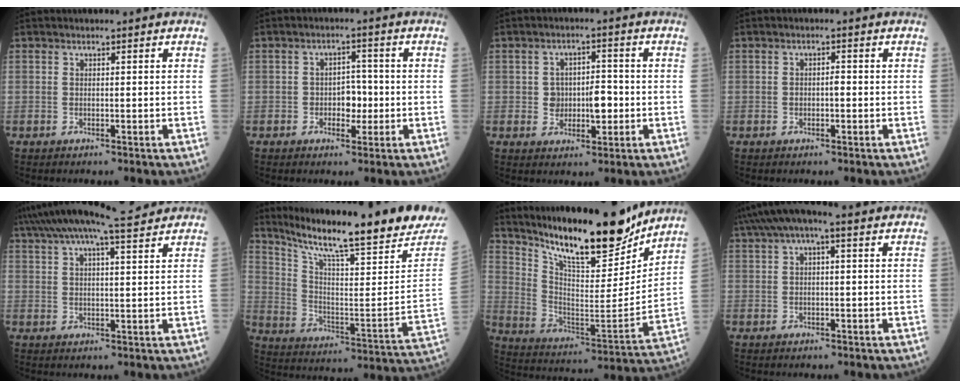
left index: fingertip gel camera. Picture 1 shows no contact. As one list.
[{"total": 3.8, "force": [-0.8, 2.4, 2.8], "torque": [-0.040, 0.009, -0.013]}, {"total": 5.3, "force": [-0.7, 3.2, 4.2], "torque": [-0.065, 0.014, -0.005]}, {"total": 1.5, "force": [-0.3, 0.7, 1.4], "torque": [-0.020, 0.004, -0.006]}, {"total": 13.3, "force": [11.3, 0.8, 6.9], "torque": [-0.130, 0.037, 0.169]}, {"total": 23.4, "force": [19.6, 1.1, 12.8], "torque": [-0.212, -0.055, 0.282]}, {"total": 20.0, "force": [17.2, 3.0, 9.7], "torque": [-0.168, -0.031, 0.281]}, {"total": 6.2, "force": [3.5, 1.4, 4.9], "torque": [-0.092, 0.045, 0.056]}]